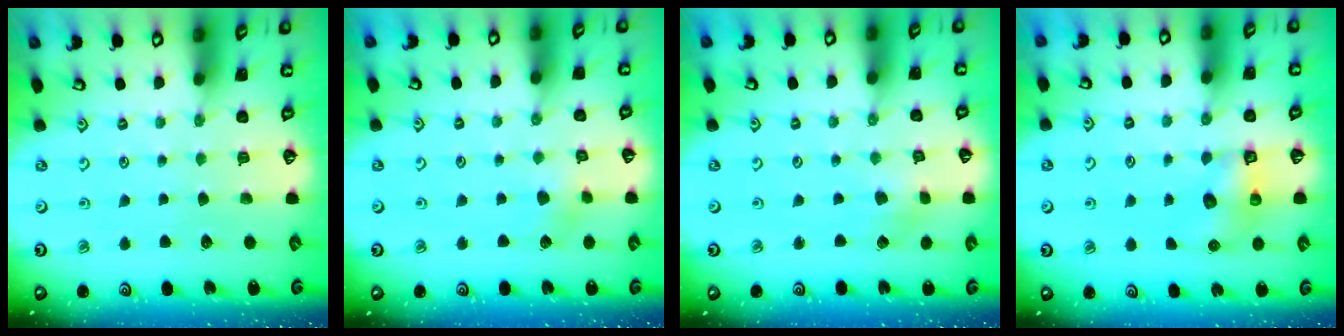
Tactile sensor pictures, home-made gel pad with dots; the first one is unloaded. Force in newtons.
{"total": 2.9, "press": 2.9, "slide": 0.3}
{"total": 2.8, "press": 2.8, "slide": 0.4}
{"total": 6.2, "press": 6.2, "slide": 0.2}